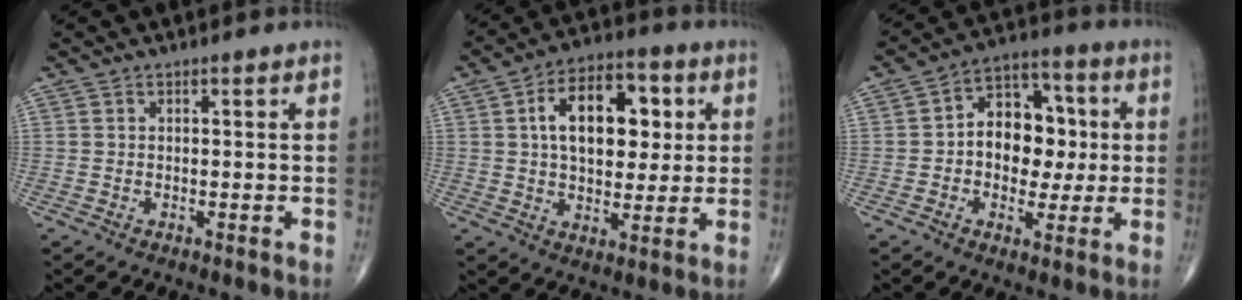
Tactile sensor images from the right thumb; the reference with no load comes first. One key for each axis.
{"total": 15.6, "fx": 3.4, "fy": 9.3, "fz": 12.1, "tx": -0.152, "ty": 0.008, "tz": 0.051}
{"total": 12.9, "fx": 0.4, "fy": 9.3, "fz": 8.9, "tx": -0.081, "ty": 0.028, "tz": -0.001}